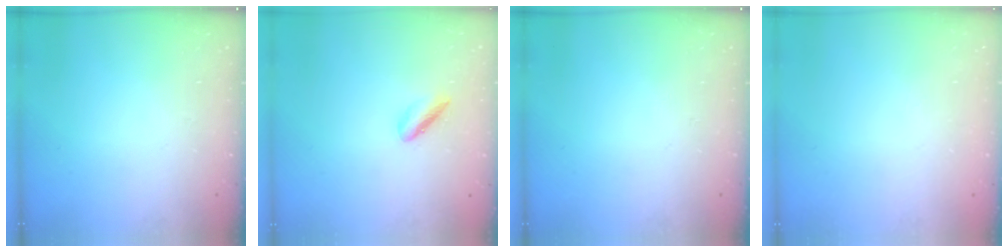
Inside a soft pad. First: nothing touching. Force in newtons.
{"total": 2.0, "press": 2.0, "slide": 0.5}
{"total": 0.0}
{"total": 2.2, "press": 2.2, "slide": 0.1}